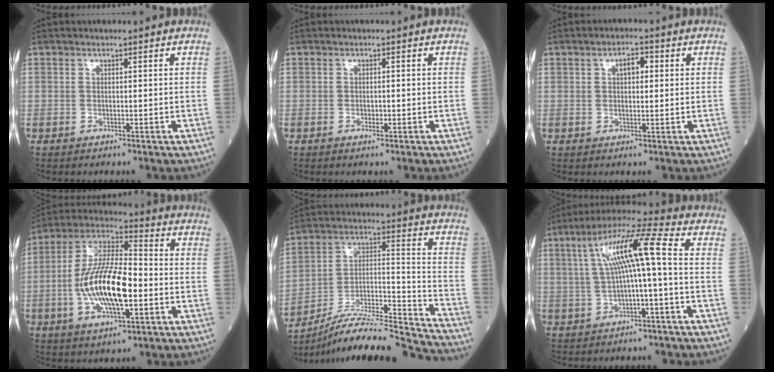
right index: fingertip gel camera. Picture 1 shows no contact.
{"total": 0.8, "force": [-0.3, 0.4, 0.7], "torque": [-0.009, 0.000, -0.004]}
{"total": 3.1, "force": [0.9, 1.4, 2.6], "torque": [-0.042, 0.008, 0.013]}
{"total": 16.0, "force": [-2.9, 4.8, 15.0], "torque": [-0.302, 0.006, -0.055]}
{"total": 23.7, "force": [-22.3, -0.6, 7.9], "torque": [-0.121, -0.001, -0.355]}
{"total": 10.7, "force": [1.1, 0.4, 10.6], "torque": [-0.194, 0.032, 0.019]}